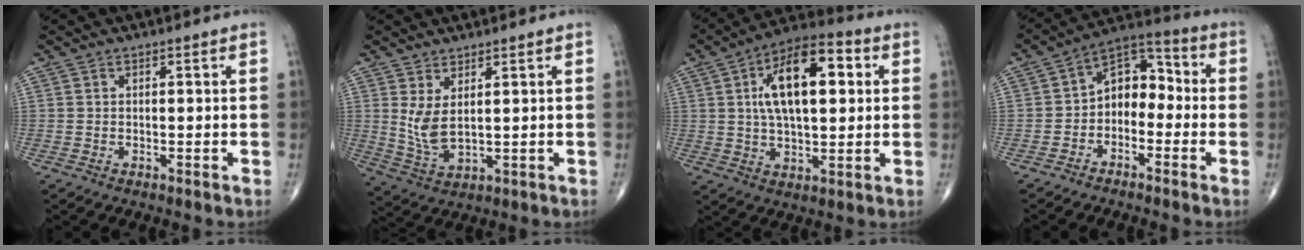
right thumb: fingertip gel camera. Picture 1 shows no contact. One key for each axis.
{"total": 5.9, "fx": 1.8, "fy": 2.5, "fz": 5.1, "tx": -0.108, "ty": -0.021, "tz": 0.048}
{"total": 16.8, "fx": 3.7, "fy": 8.0, "fz": 14.3, "tx": -0.220, "ty": 0.014, "tz": 0.056}
{"total": 9.1, "fx": -1.7, "fy": 6.4, "fz": 6.2, "tx": -0.066, "ty": 0.046, "tz": -0.050}